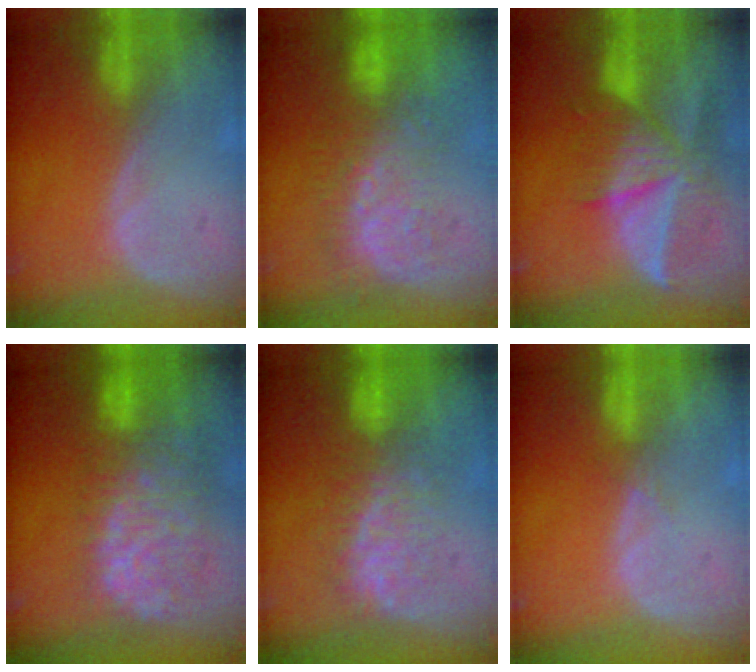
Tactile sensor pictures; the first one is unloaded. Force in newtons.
{"total": 8.8, "press": 8.6, "slide": 2.0}
{"total": 9.6, "press": 8.6, "slide": 4.3}
{"total": 12.2, "press": 10.1, "slide": 6.9}
{"total": 7.4, "press": 7.2, "slide": 1.6}
{"total": 0.7, "press": 0.7, "slide": 0.2}